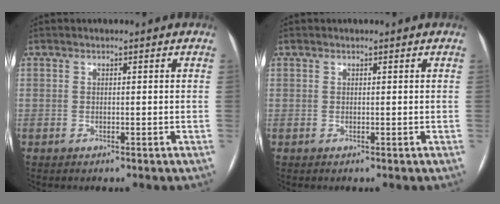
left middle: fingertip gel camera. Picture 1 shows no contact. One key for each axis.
{"total": 0.0}